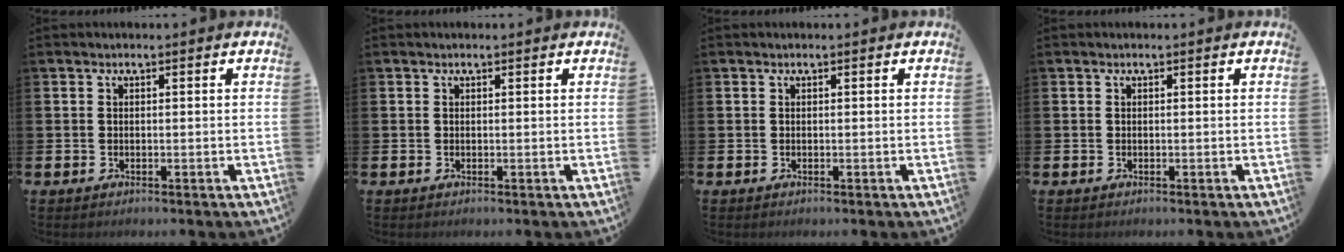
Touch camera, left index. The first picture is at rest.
{"total": 0.0}
{"total": 0.0}
{"total": 0.0}